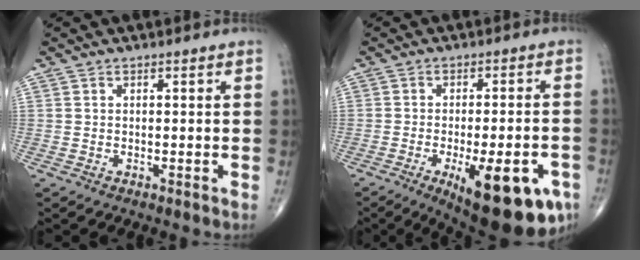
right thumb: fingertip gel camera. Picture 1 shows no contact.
{"total": 18.4, "force": [-8.0, 6.4, 15.3], "torque": [-0.158, 0.008, -0.099]}